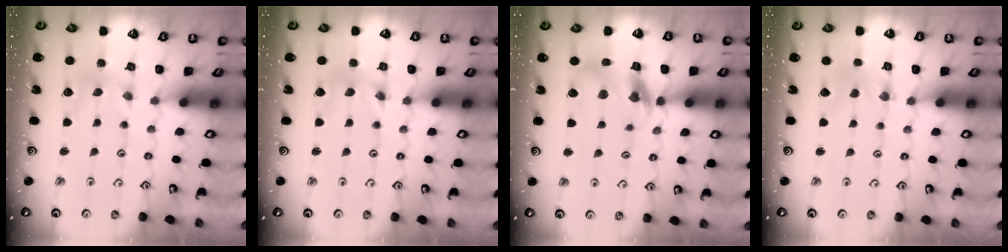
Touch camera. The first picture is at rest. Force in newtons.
{"total": 0.0}
{"total": 13.1, "press": 13.0, "slide": 1.7}
{"total": 0.7, "press": 0.7, "slide": 0.2}